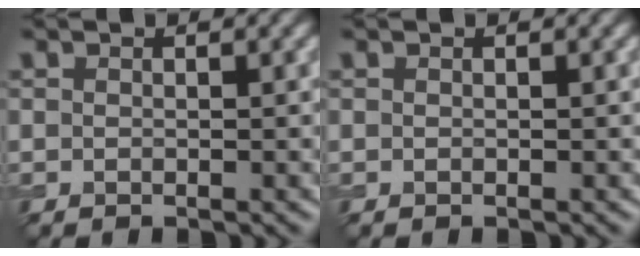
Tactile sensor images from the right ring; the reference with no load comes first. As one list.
[{"total": 0.0}]